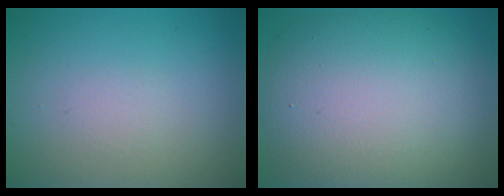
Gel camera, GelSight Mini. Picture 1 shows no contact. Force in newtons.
{"total": 11.9, "press": 11.8, "slide": 0.7}